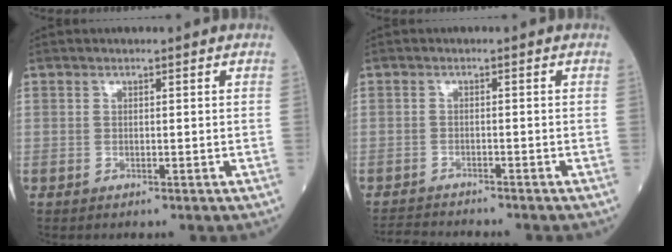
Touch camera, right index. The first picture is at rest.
{"total": 4.6, "force": [-4.6, 0.0, 0.9], "torque": [-0.016, -0.020, -0.074]}